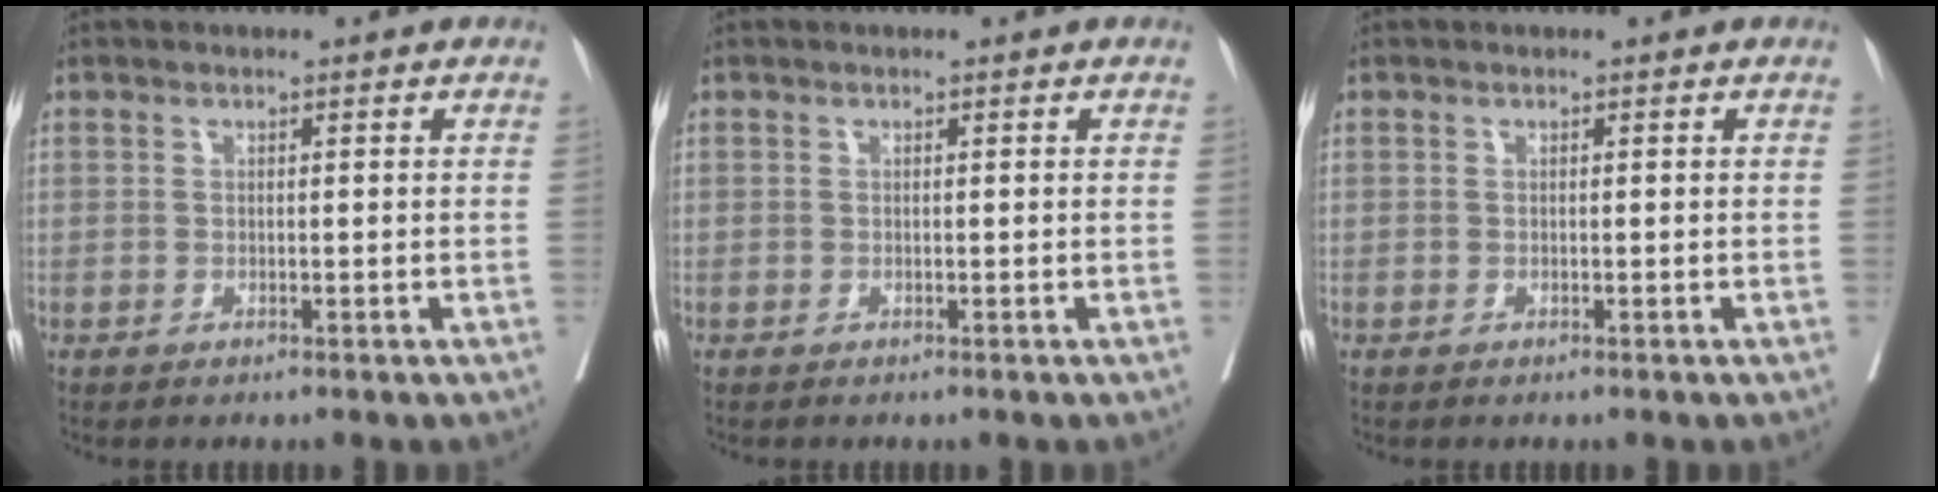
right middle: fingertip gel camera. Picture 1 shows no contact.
{"total": 0.0}
{"total": 0.0}